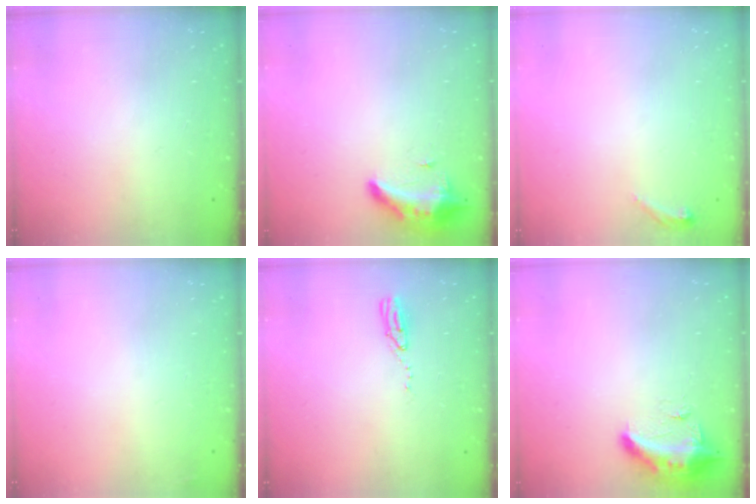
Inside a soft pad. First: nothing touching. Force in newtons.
{"total": 15.2, "press": 10.5, "slide": 11.0}
{"total": 12.0, "press": 4.7, "slide": 11.0}
{"total": 2.5, "press": 2.4, "slide": 0.8}
{"total": 3.8, "press": 3.8, "slide": 0.2}
{"total": 11.0, "press": 9.9, "slide": 4.8}